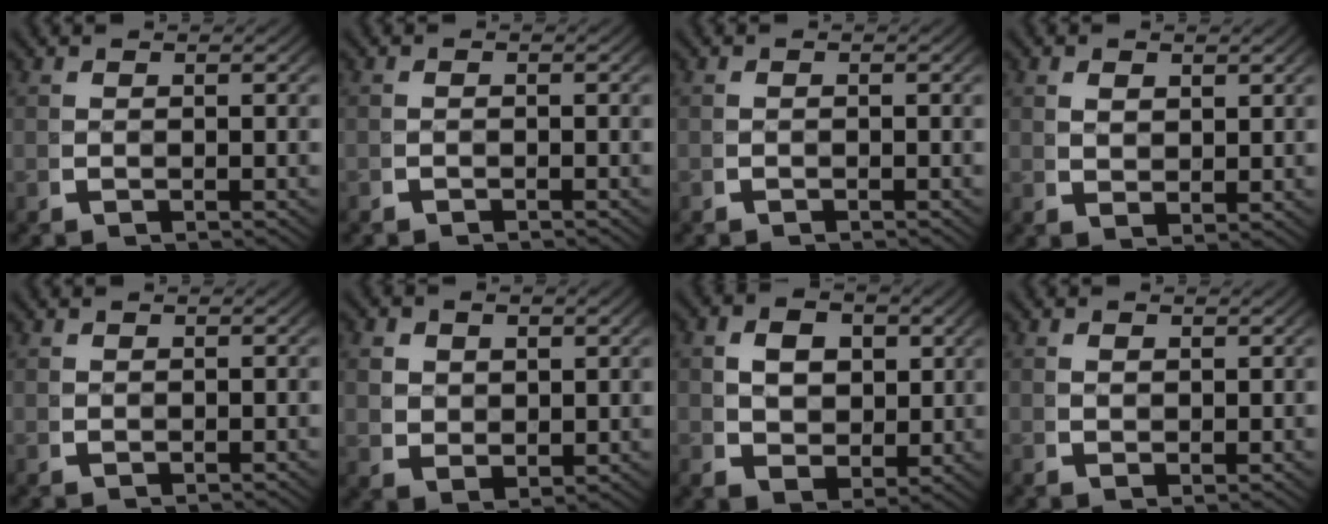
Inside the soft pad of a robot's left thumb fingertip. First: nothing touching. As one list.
[{"total": 0.9, "force": [-0.8, 0.1, 0.0], "torque": [0.001, -0.006, -0.014]}, {"total": 0.5, "force": [-0.5, 0.1, 0.0], "torque": [0.002, -0.004, -0.010]}, {"total": 1.7, "force": [1.3, 0.6, 0.8], "torque": [-0.011, -0.006, 0.035]}, {"total": 0.7, "force": [0.7, 0.0, 0.0], "torque": [-0.002, -0.001, 0.019]}, {"total": 3.3, "force": [1.1, 2.4, 1.9], "torque": [-0.044, -0.015, 0.035]}, {"total": 5.0, "force": [1.0, 3.7, 3.2], "torque": [-0.054, -0.022, 0.030]}, {"total": 1.0, "force": [1.0, 0.2, 0.3], "torque": [-0.004, -0.004, 0.025]}]